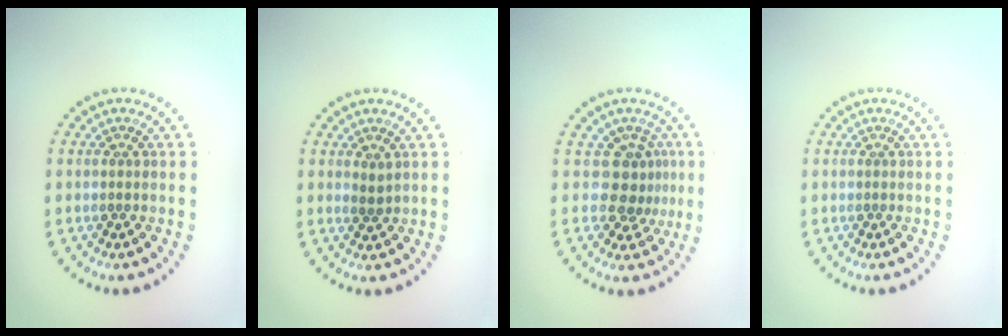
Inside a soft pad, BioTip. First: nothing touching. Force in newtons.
{"total": 0.7, "press": 0.6, "slide": 0.4}
{"total": 2.8, "press": 2.0, "slide": 1.9}
{"total": 0.0}